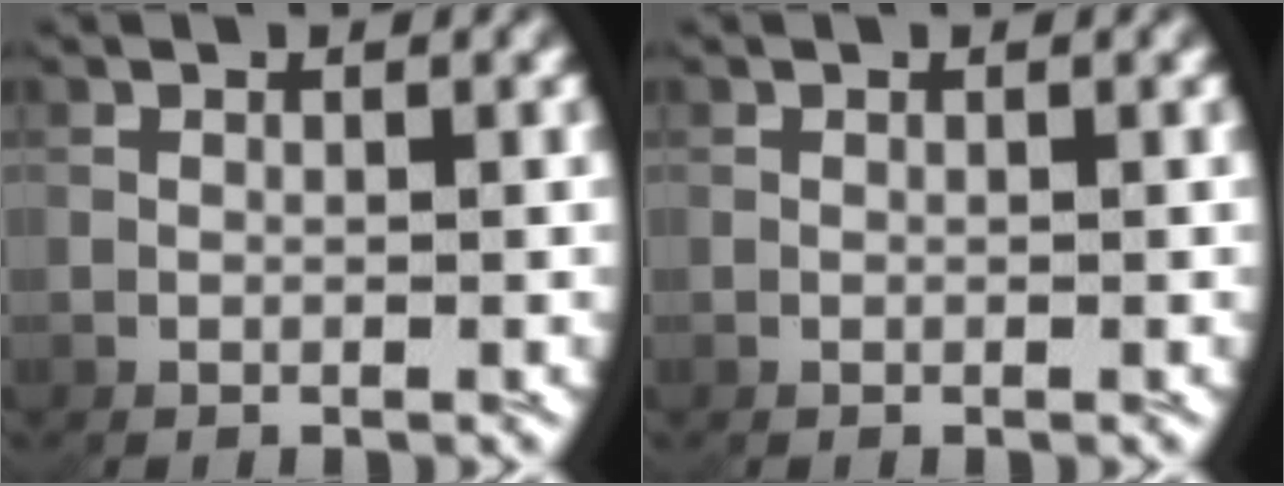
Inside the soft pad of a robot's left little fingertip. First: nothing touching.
{"total": 0.0}